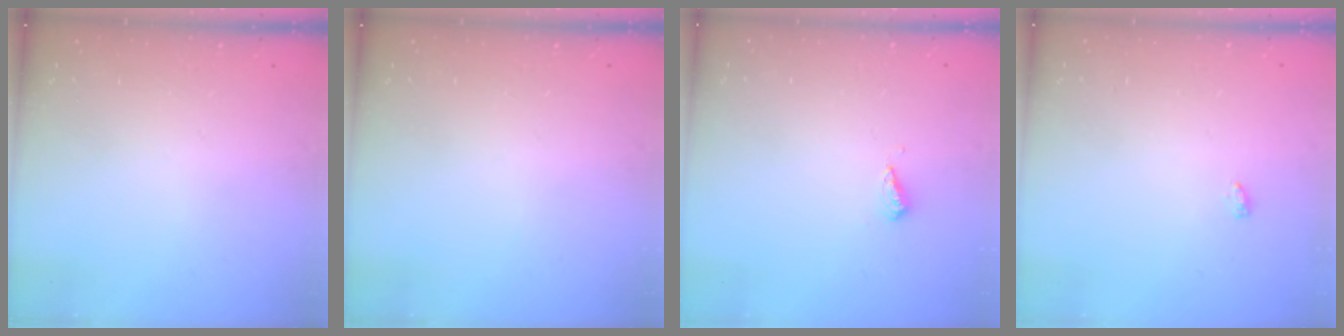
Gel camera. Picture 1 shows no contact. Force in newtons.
{"total": 0.0}
{"total": 2.8, "press": 2.8, "slide": 0.7}
{"total": 6.5, "press": 3.1, "slide": 5.7}